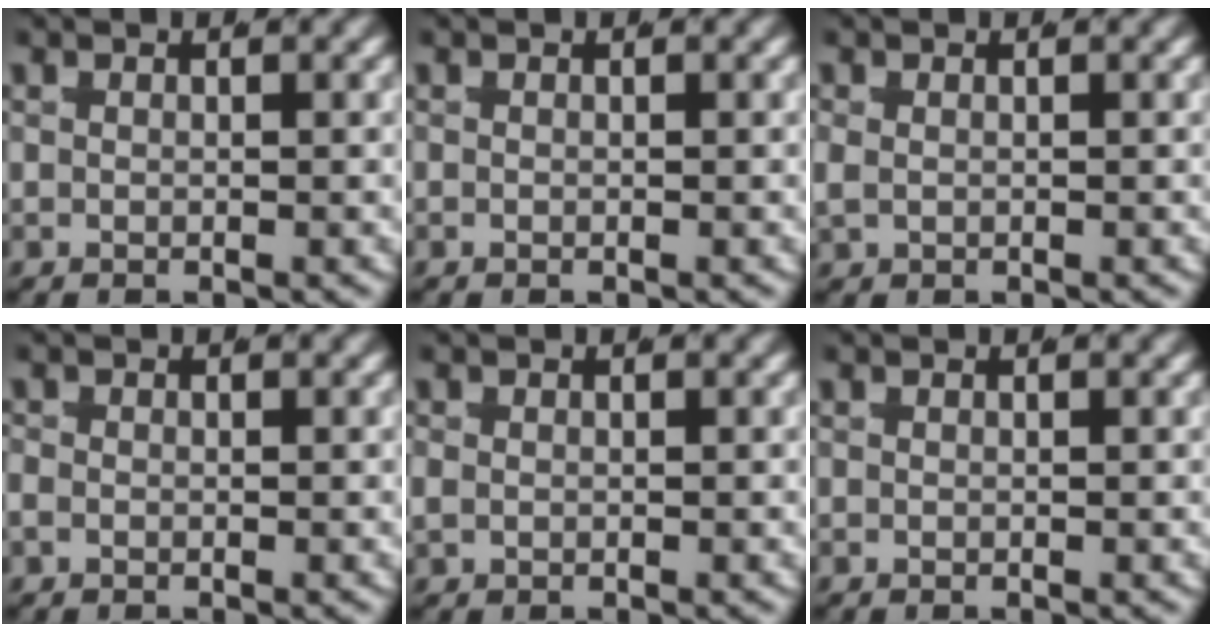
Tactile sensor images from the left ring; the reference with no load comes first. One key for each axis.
{"total": 0.0}
{"total": 0.9, "fx": -0.3, "fy": 0.8, "fz": 0.3, "tx": -0.020, "ty": -0.008, "tz": 0.000}
{"total": 0.8, "fx": -0.7, "fy": 0.2, "fz": -0.1, "tx": -0.010, "ty": -0.010, "tz": -0.009}
{"total": 0.6, "fx": -0.4, "fy": 0.5, "fz": 0.1, "tx": -0.013, "ty": -0.007, "tz": -0.002}
{"total": 0.0}